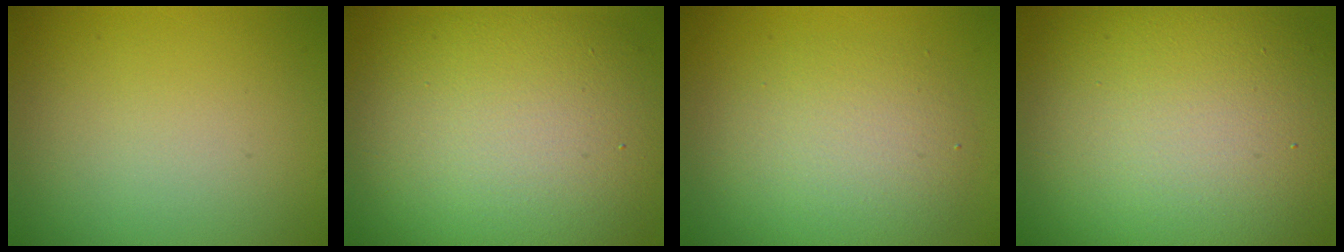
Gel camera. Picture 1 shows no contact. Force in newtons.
{"total": 13.1, "press": 13.1, "slide": 0.6}
{"total": 4.5, "press": 4.5, "slide": 0.3}
{"total": 16.6, "press": 16.6, "slide": 0.9}